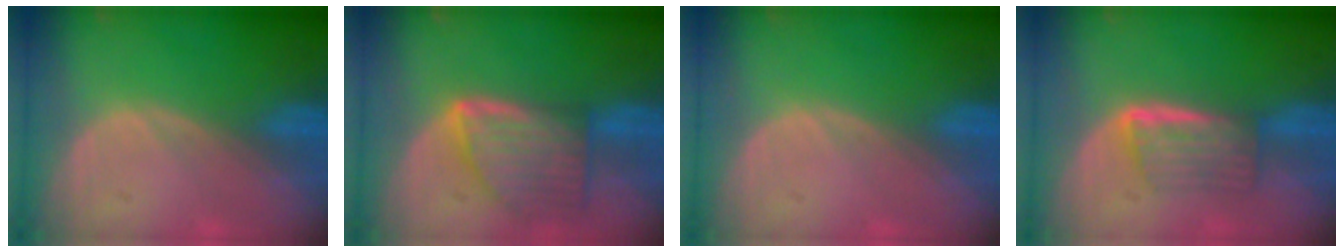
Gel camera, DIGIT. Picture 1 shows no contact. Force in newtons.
{"total": 8.0, "press": 7.1, "slide": 3.6}
{"total": 0.0}
{"total": 5.8, "press": 5.1, "slide": 2.9}